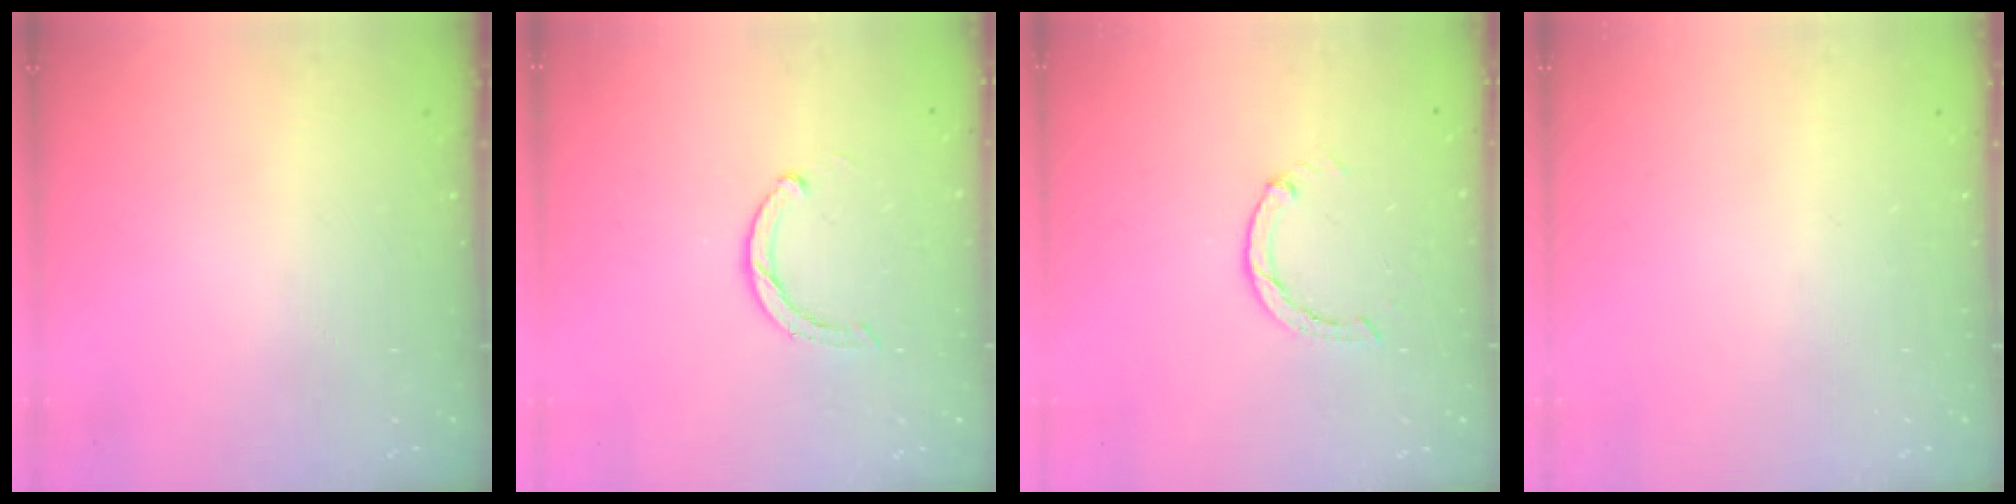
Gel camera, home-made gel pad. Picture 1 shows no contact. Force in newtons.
{"total": 3.5, "press": 3.4, "slide": 0.6}
{"total": 0.0}
{"total": 0.0}